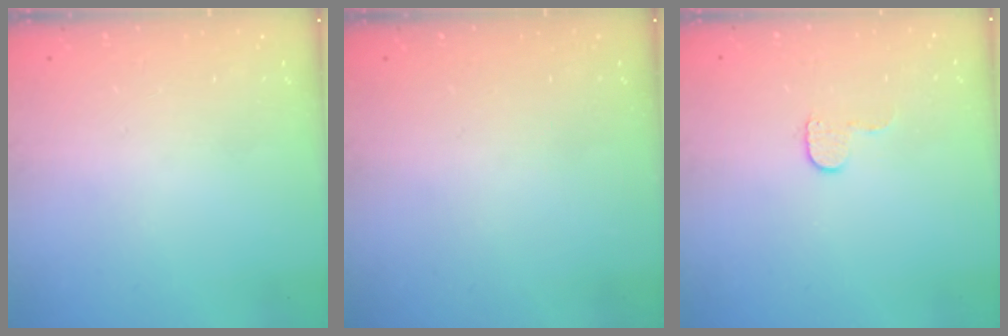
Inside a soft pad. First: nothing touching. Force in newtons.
{"total": 0.0}
{"total": 5.0, "press": 4.9, "slide": 0.5}